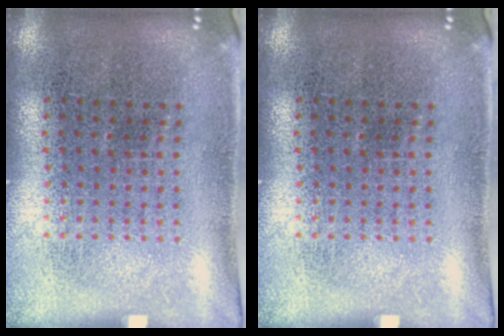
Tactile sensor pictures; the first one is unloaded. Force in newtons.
{"total": 0.0}